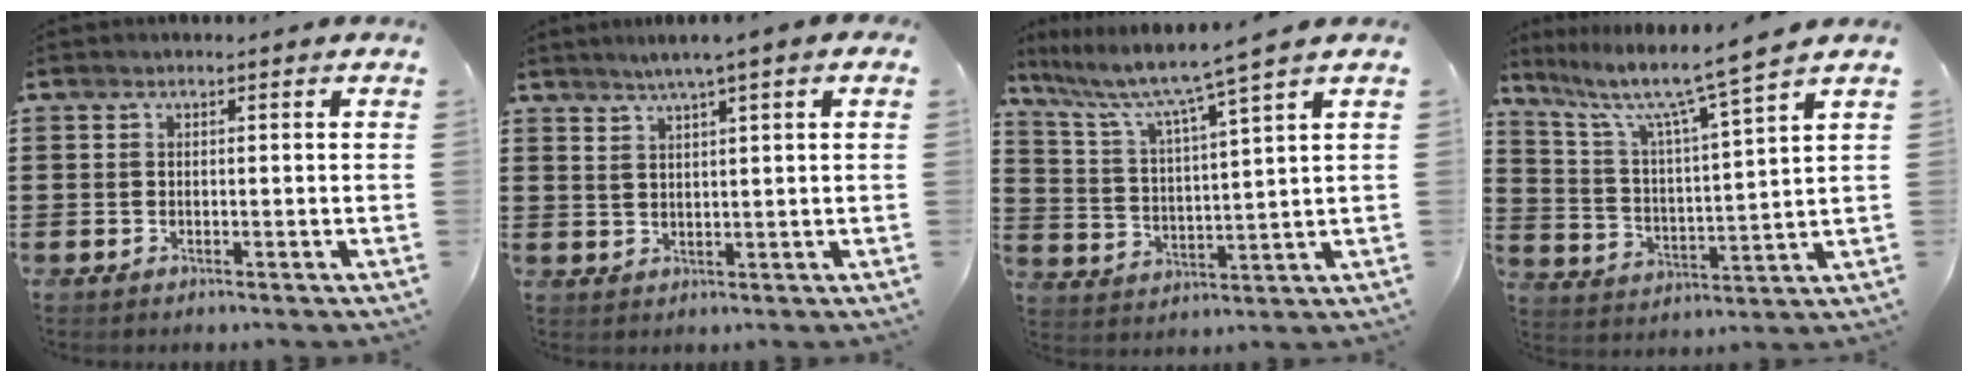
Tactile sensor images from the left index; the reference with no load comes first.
{"total": 2.9, "force": [1.9, -0.3, 2.2], "torque": [-0.046, -0.003, 0.032]}
{"total": 6.7, "force": [5.6, -0.4, 3.8], "torque": [-0.101, -0.044, 0.085]}
{"total": 7.4, "force": [5.8, -0.1, 4.6], "torque": [-0.116, -0.042, 0.086]}